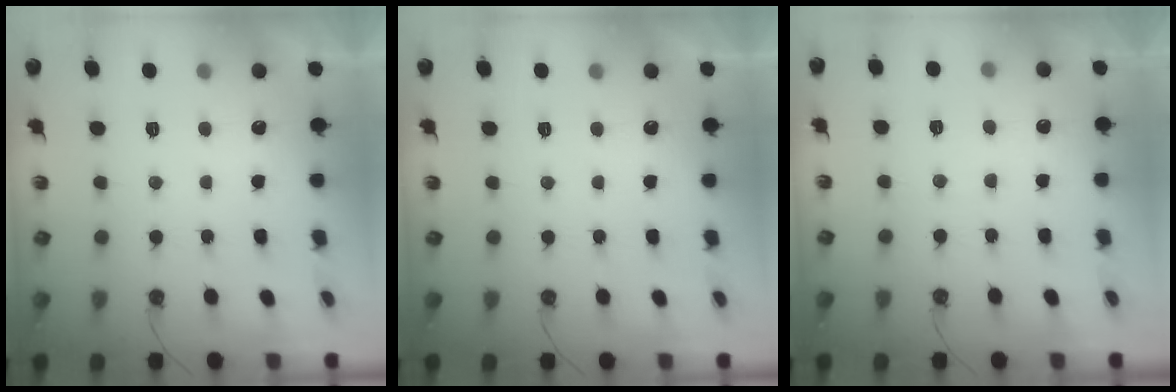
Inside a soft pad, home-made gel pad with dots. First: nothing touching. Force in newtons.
{"total": 0.0}
{"total": 2.7, "press": 2.7, "slide": 0.3}